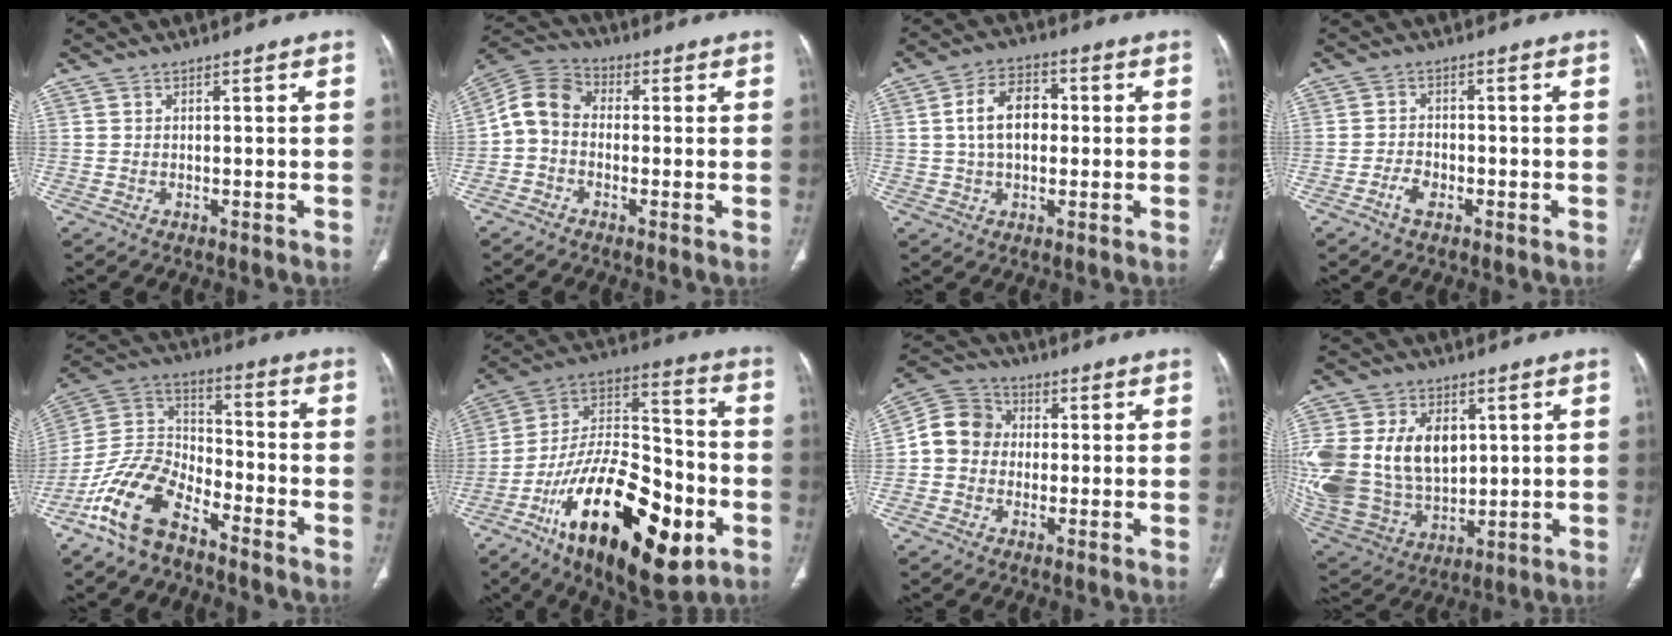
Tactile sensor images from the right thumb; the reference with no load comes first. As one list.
[{"total": 7.6, "force": [-0.8, 5.9, 4.7], "torque": [-0.080, 0.026, -0.035]}, {"total": 9.0, "force": [0.7, 5.9, 6.8], "torque": [-0.107, 0.021, 0.006]}, {"total": 3.2, "force": [-1.9, 1.7, 1.9], "torque": [-0.038, 0.015, -0.034]}, {"total": 14.3, "force": [-9.6, 6.7, 8.3], "torque": [-0.158, 0.065, -0.195]}, {"total": 30.7, "force": [-12.3, 13.6, 24.6], "torque": [-0.405, 0.052, -0.194]}, {"total": 8.8, "force": [-0.2, 7.9, 3.9], "torque": [-0.052, 0.029, -0.018]}, {"total": 26.8, "force": [5.1, 19.0, 18.2], "torque": [-0.402, 0.012, 0.120]}]